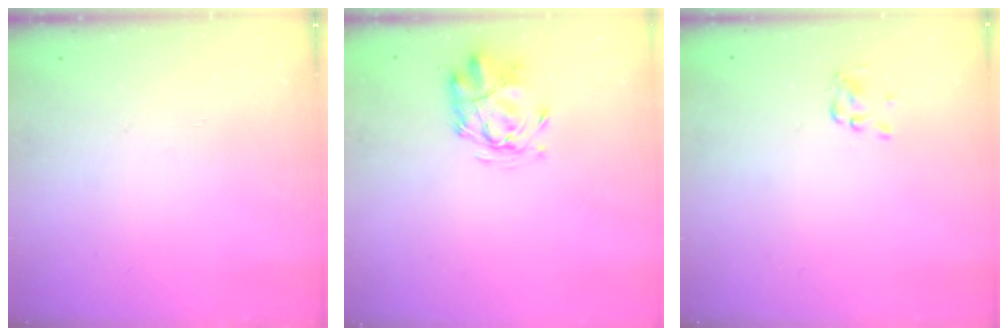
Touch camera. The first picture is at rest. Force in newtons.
{"total": 2.4, "press": 2.3, "slide": 0.5}
{"total": 1.8, "press": 1.7, "slide": 0.7}